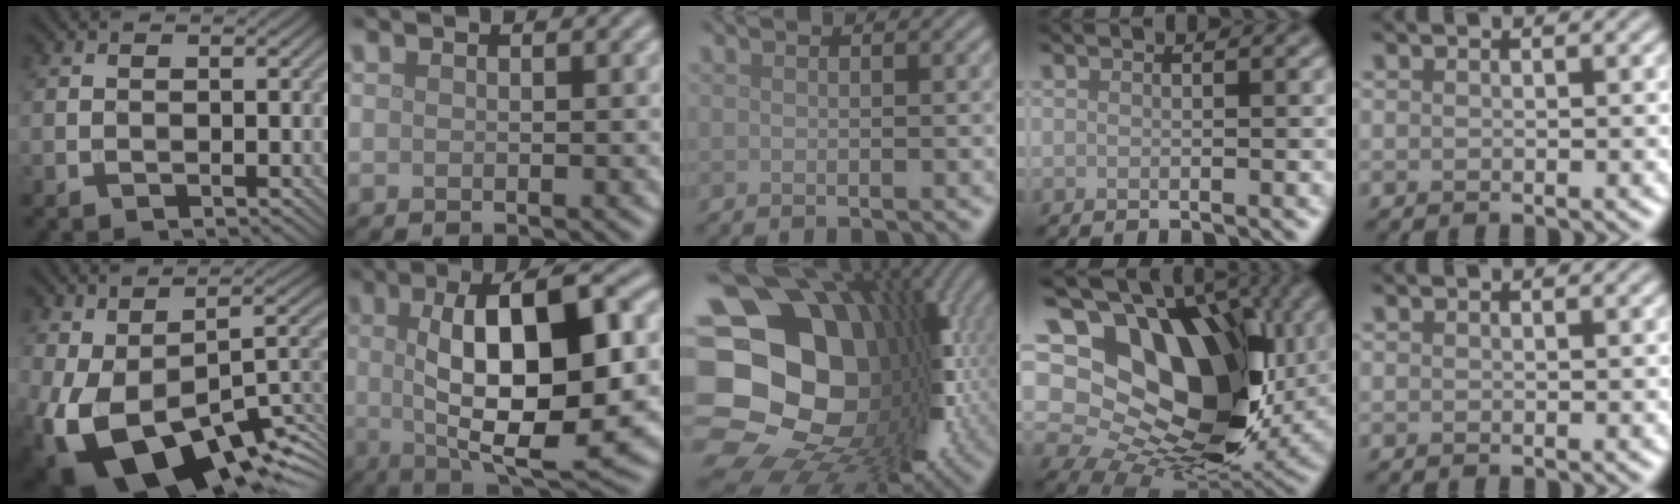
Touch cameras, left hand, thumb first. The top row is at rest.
{"thumb": {"total": 18.3, "force": [-6.1, 10.2, 13.9], "torque": [-0.264, -0.057, -0.077]}, "index": {"total": 13.3, "force": [0.9, 4.5, 12.4], "torque": [-0.167, 0.007, 0.009]}, "middle": {"total": 22.8, "force": [-2.6, 18.7, 12.8], "torque": [-0.214, -0.010, -0.073]}, "ring": {"total": 18.6, "force": [4.2, 13.2, 12.4], "torque": [-0.189, 0.012, 0.091]}}